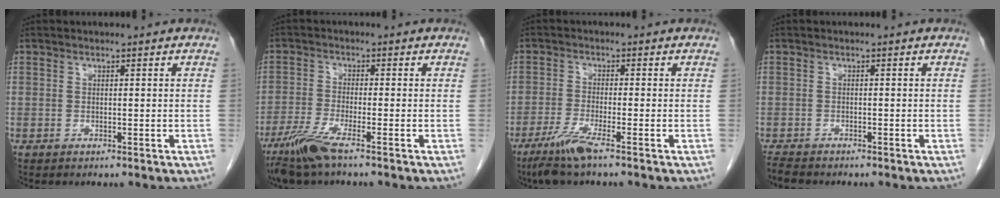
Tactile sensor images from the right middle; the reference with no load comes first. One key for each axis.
{"total": 5.9, "fx": -4.1, "fy": 0.1, "fz": 4.2, "tx": -0.094, "ty": -0.018, "tz": -0.085}
{"total": 5.2, "fx": -3.6, "fy": -0.2, "fz": 3.8, "tx": -0.083, "ty": -0.016, "tz": -0.074}
{"total": 2.7, "fx": -2.5, "fy": 0.6, "fz": 0.8, "tx": -0.018, "ty": -0.010, "tz": -0.041}